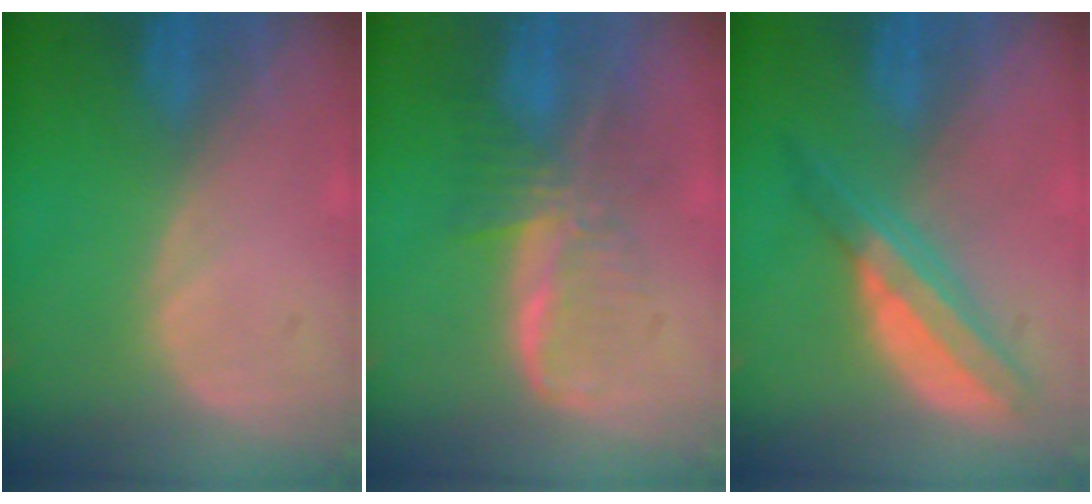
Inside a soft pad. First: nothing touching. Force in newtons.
{"total": 7.9, "press": 6.8, "slide": 3.9}
{"total": 6.8, "press": 5.8, "slide": 3.4}